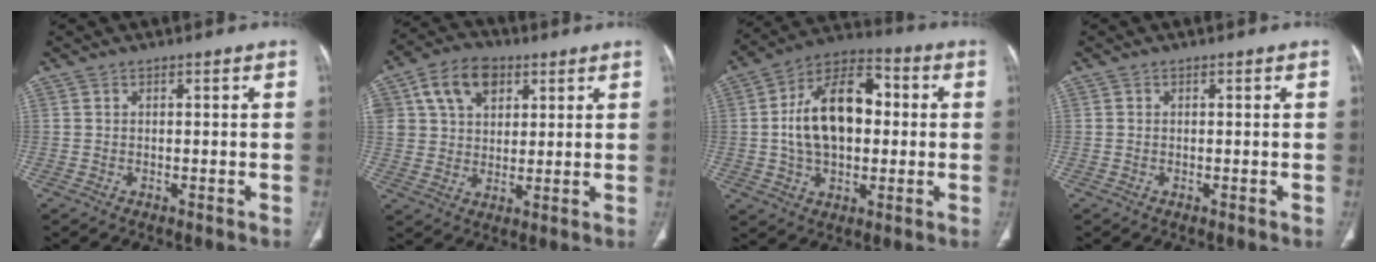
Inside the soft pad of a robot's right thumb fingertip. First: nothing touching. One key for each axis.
{"total": 11.3, "fx": 4.7, "fy": 7.9, "fz": 6.5, "tx": -0.086, "ty": -0.003, "tz": 0.081}
{"total": 17.5, "fx": 1.1, "fy": 10.7, "fz": 13.8, "tx": -0.215, "ty": 0.029, "tz": 0.013}
{"total": 0.0}